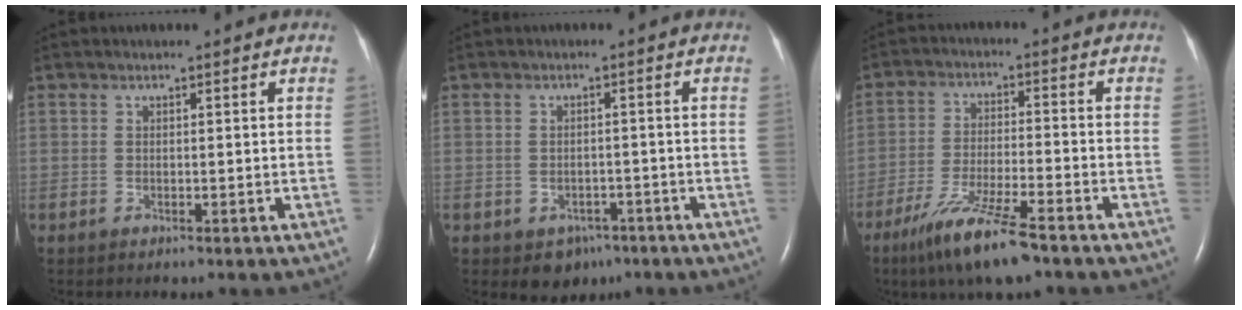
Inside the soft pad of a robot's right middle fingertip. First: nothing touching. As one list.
[{"total": 3.6, "force": [-2.3, 2.5, 1.4], "torque": [-0.016, 0.006, -0.024]}, {"total": 10.3, "force": [-7.2, 0.4, 7.4], "torque": [-0.146, -0.030, -0.132]}]